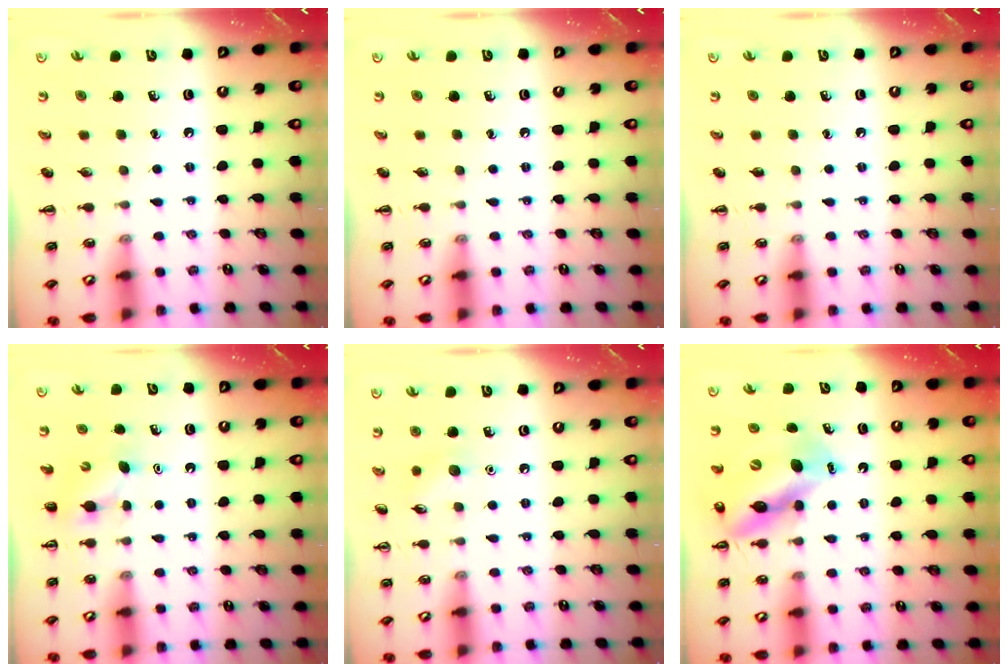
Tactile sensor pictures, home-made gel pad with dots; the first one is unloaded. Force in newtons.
{"total": 0.0}
{"total": 0.0}
{"total": 3.6, "press": 3.4, "slide": 1.1}
{"total": 6.2, "press": 5.9, "slide": 1.7}
{"total": 13.2, "press": 12.7, "slide": 3.8}